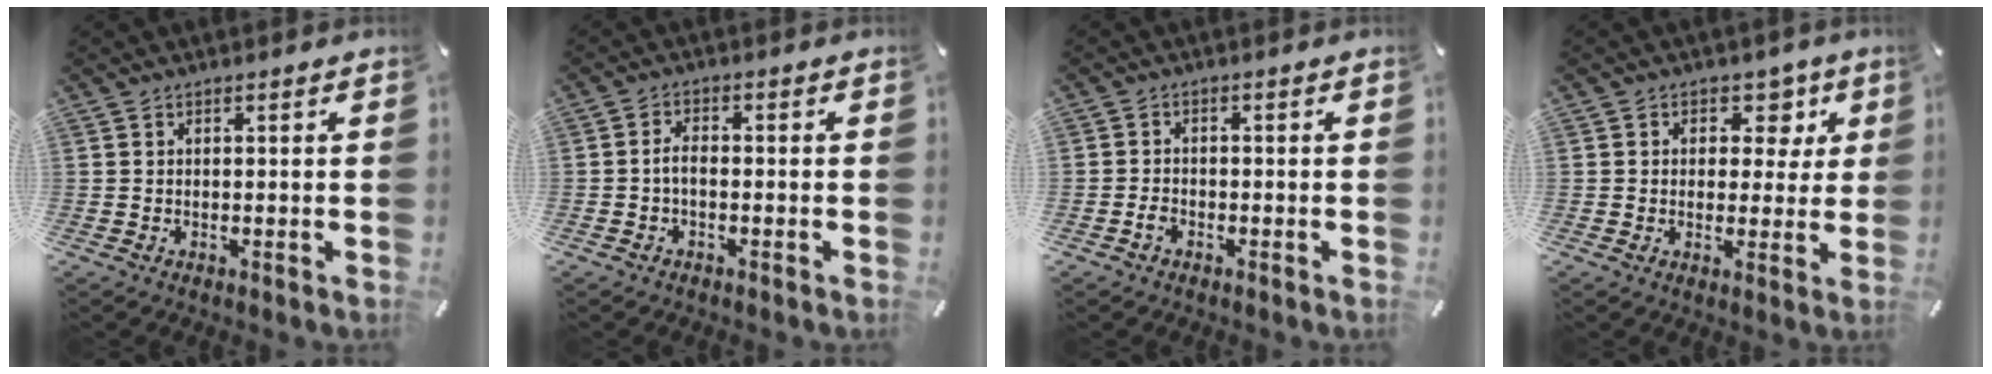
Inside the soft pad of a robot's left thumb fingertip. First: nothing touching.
{"total": 2.7, "force": [-1.0, 1.2, 2.2], "torque": [-0.047, 0.004, -0.021]}
{"total": 2.3, "force": [-1.2, 1.8, 0.8], "torque": [-0.013, 0.007, -0.025]}
{"total": 6.7, "force": [1.7, 5.8, 2.9], "torque": [-0.027, -0.008, 0.022]}